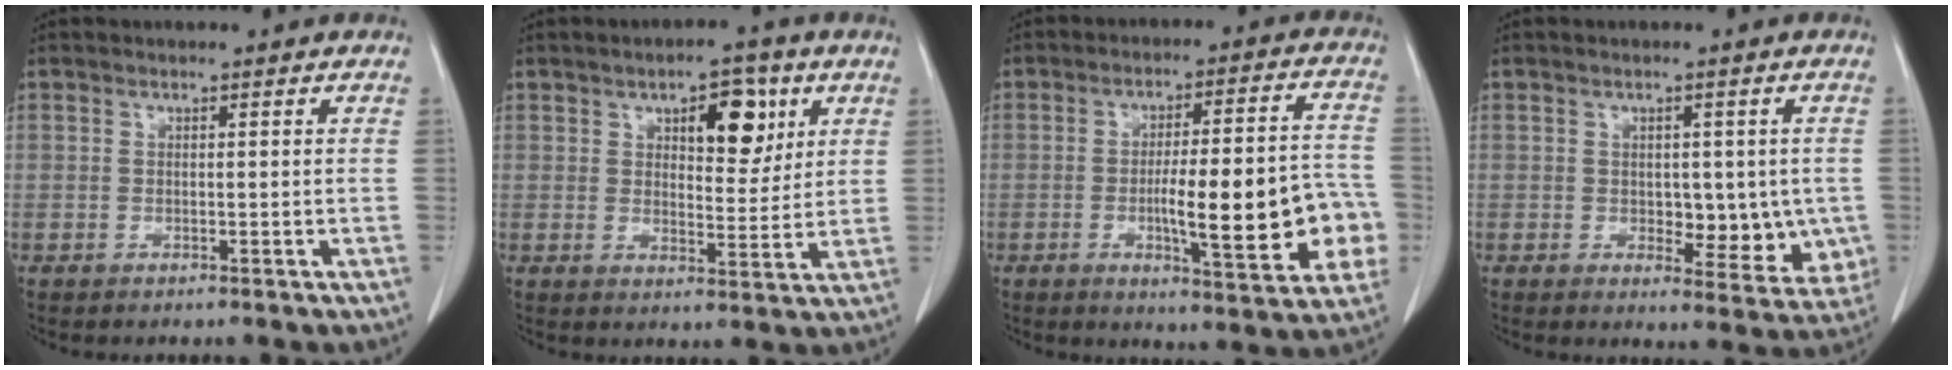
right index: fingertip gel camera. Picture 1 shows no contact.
{"total": 7.9, "force": [3.5, 3.4, 6.3], "torque": [-0.084, 0.005, 0.053]}
{"total": 17.1, "force": [-3.6, 3.5, 16.3], "torque": [-0.199, 0.023, -0.040]}
{"total": 8.6, "force": [-0.7, 4.8, 7.1], "torque": [-0.066, 0.000, 0.000]}